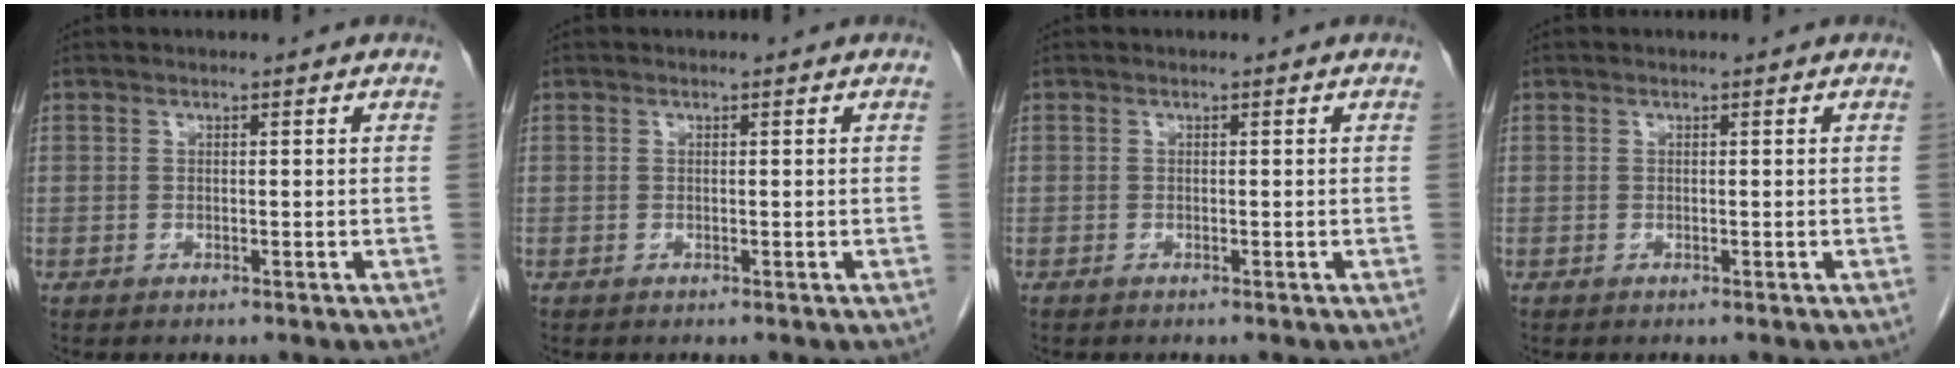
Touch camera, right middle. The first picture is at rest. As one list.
[{"total": 0.0}, {"total": 0.0}, {"total": 0.0}]